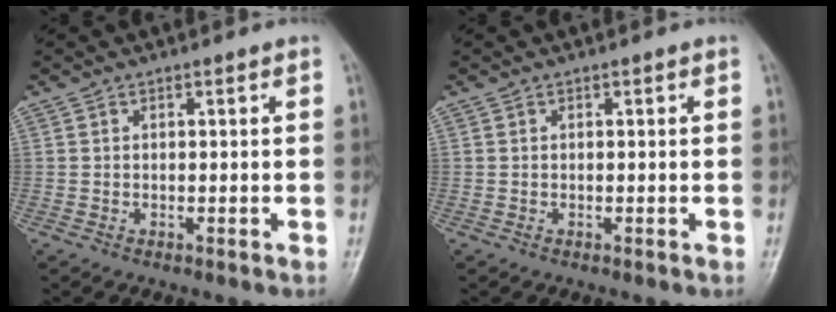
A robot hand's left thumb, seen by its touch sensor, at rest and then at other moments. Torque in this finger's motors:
{"motor_torque": [0.00, 0.00, 0.00, 0.00, 0.00]}